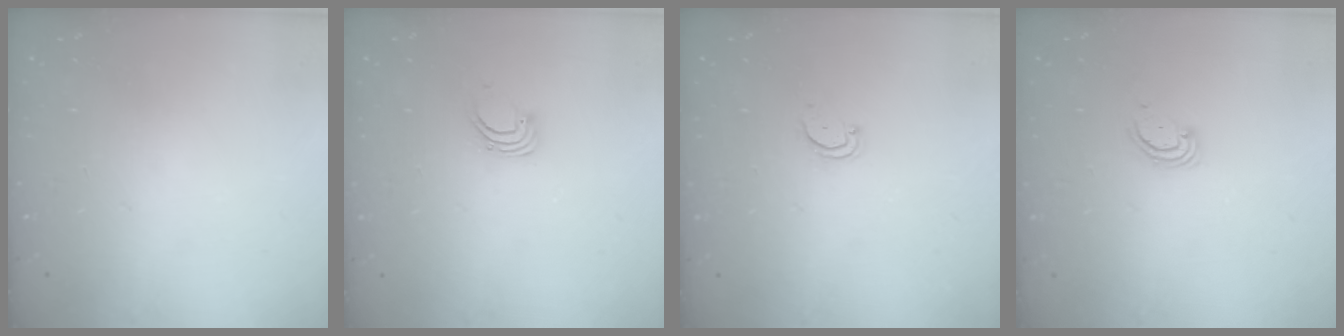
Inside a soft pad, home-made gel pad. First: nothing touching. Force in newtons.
{"total": 2.7, "press": 2.7, "slide": 0.1}
{"total": 3.0, "press": 3.0, "slide": 0.2}
{"total": 2.9, "press": 2.9, "slide": 0.2}